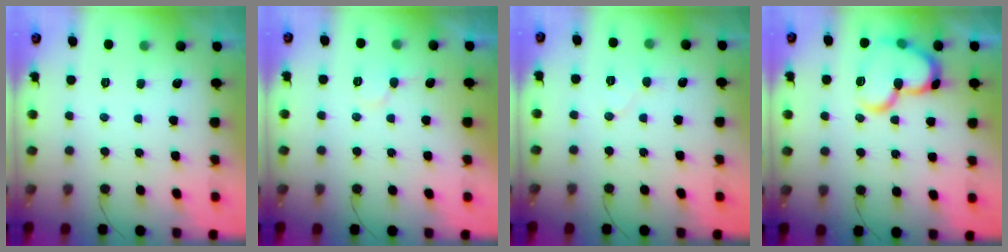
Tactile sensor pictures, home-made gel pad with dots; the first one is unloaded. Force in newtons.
{"total": 6.8, "press": 6.7, "slide": 0.7}
{"total": 5.9, "press": 5.9, "slide": 0.6}
{"total": 17.4, "press": 17.3, "slide": 2.1}